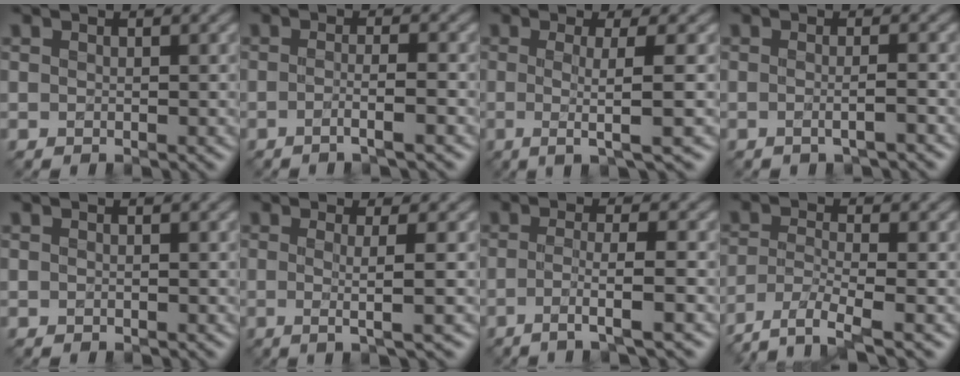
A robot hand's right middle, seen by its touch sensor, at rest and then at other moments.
{"total": 2.2, "force": [-1.0, 0.4, 1.9], "torque": [-0.022, 0.001, -0.027]}
{"total": 4.1, "force": [-0.3, 0.6, 4.1], "torque": [-0.066, -0.007, -0.009]}
{"total": 1.8, "force": [-0.6, 0.4, 1.7], "torque": [-0.025, -0.006, -0.015]}
{"total": 0.0}
{"total": 2.9, "force": [-0.2, 0.5, 2.8], "torque": [-0.046, -0.005, -0.008]}
{"total": 3.4, "force": [-1.5, 0.4, 3.0], "torque": [-0.043, 0.001, -0.039]}
{"total": 4.5, "force": [-3.4, 1.0, 2.8], "torque": [-0.055, -0.010, -0.071]}